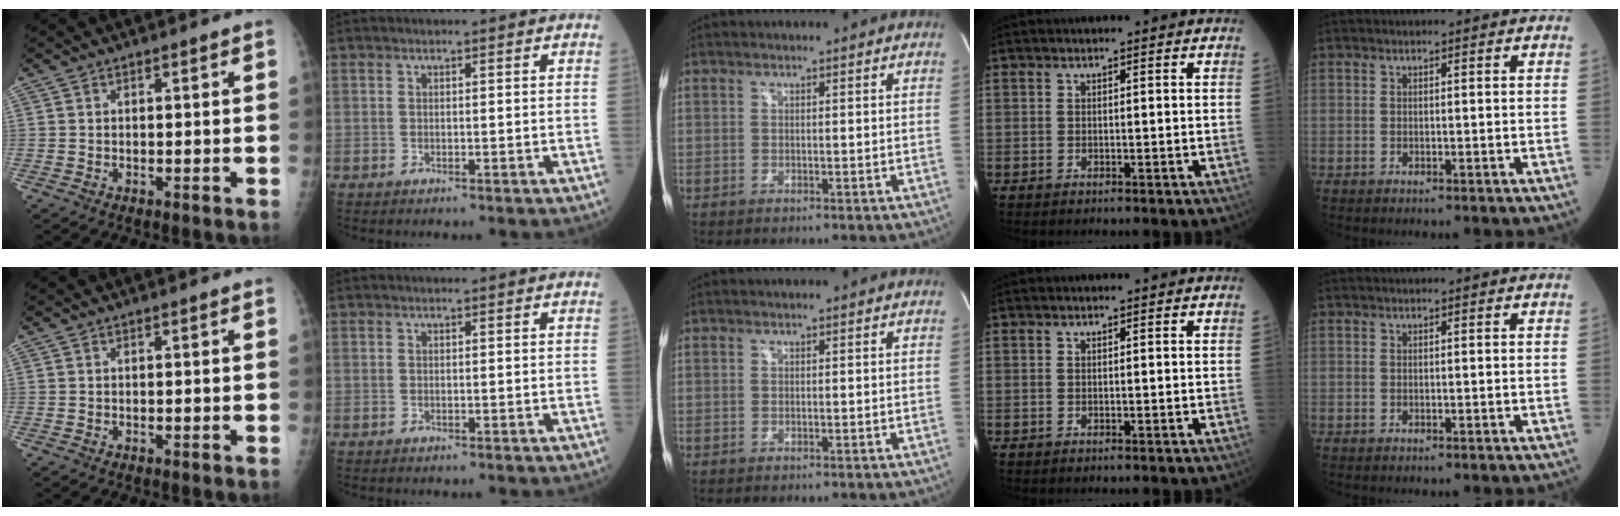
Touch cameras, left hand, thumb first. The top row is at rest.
{}